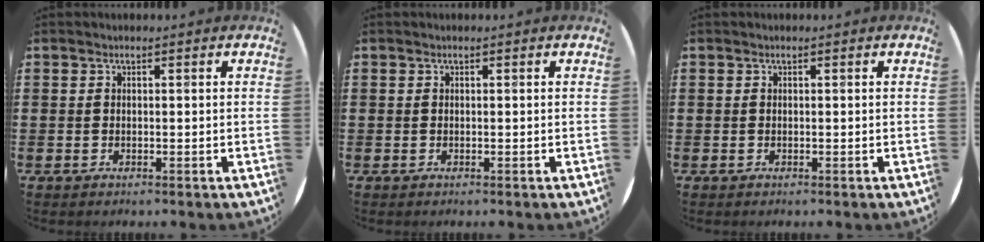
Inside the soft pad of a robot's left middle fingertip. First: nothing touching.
{"total": 0.0}
{"total": 0.0}